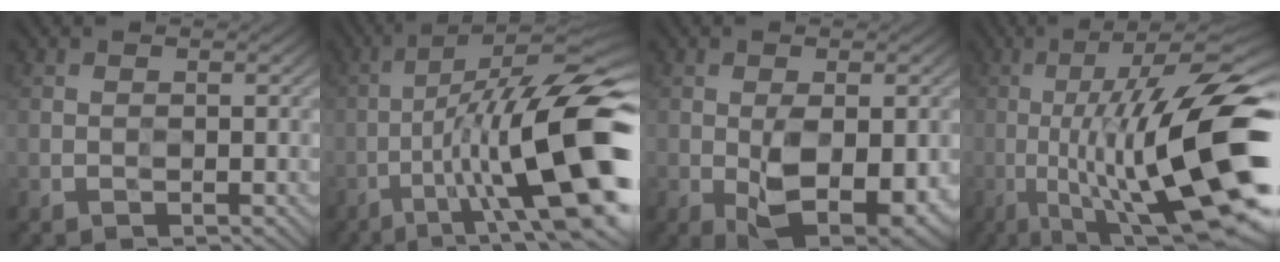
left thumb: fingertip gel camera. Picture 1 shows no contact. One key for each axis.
{"total": 17.6, "fx": -4.2, "fy": 4.6, "fz": 16.5, "tx": -0.251, "ty": 0.006, "tz": -0.055}
{"total": 8.1, "fx": -1.8, "fy": 4.1, "fz": 6.8, "tx": -0.122, "ty": -0.021, "tz": -0.016}
{"total": 19.0, "fx": -3.0, "fy": 4.0, "fz": 18.3, "tx": -0.289, "ty": 0.010, "tz": -0.041}